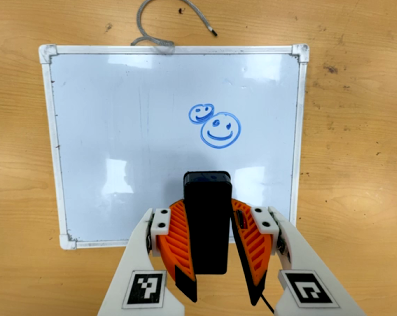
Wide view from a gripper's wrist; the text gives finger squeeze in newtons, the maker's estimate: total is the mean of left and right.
{"total": 9.0, "left": 7.5, "right": 10.5}